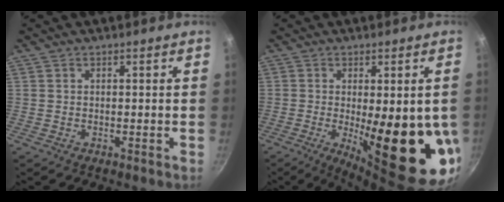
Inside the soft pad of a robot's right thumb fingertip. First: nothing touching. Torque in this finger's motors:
{"motor_torque": [-0.93, 2.24, 2.08, -0.47, 0.15]}